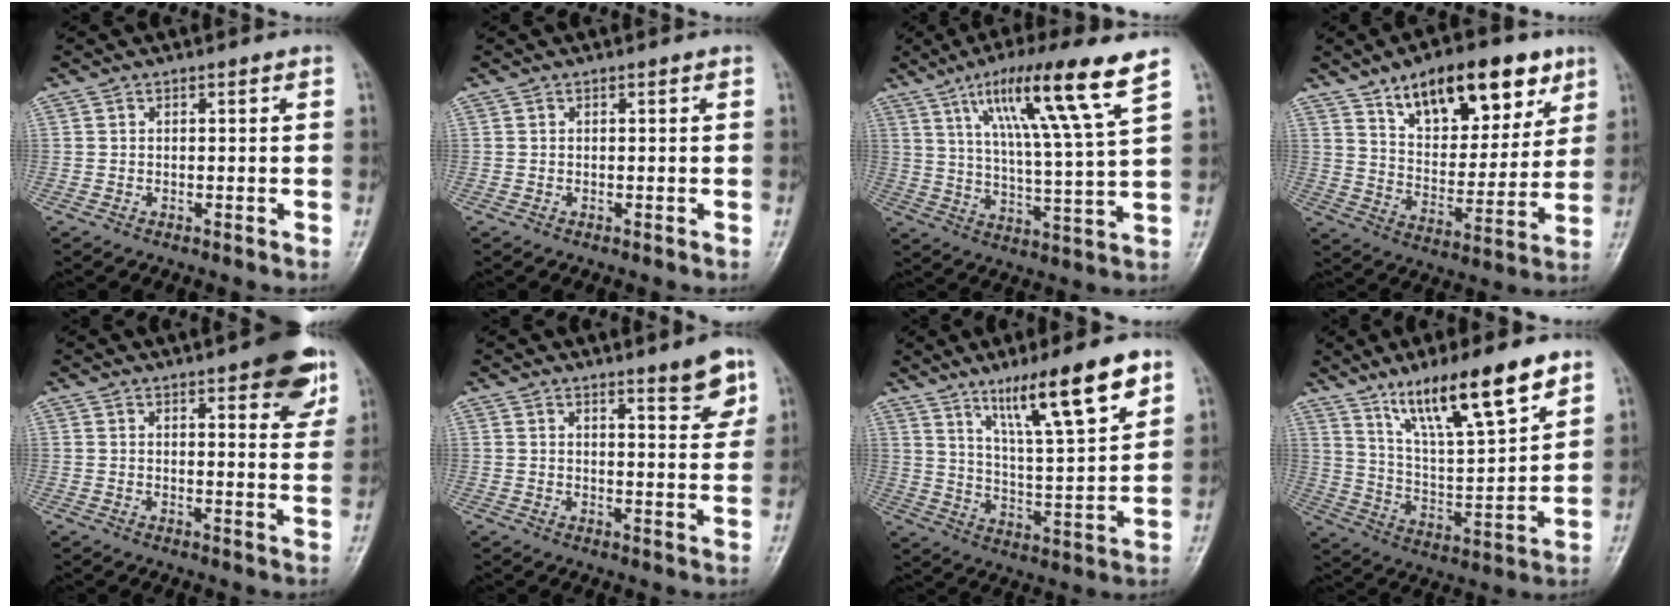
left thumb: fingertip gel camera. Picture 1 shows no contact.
{"total": 0.0}
{"total": 16.7, "force": [9.1, 0.7, 13.9], "torque": [-0.234, -0.036, 0.153]}
{"total": 19.6, "force": [11.3, 9.4, 12.9], "torque": [-0.141, -0.046, 0.184]}
{"total": 11.1, "force": [6.5, 3.5, 8.2], "torque": [-0.070, -0.025, 0.077]}
{"total": 6.3, "force": [4.2, 1.3, 4.5], "torque": [-0.048, -0.028, 0.054]}
{"total": 16.6, "force": [9.9, 2.7, 13.0], "torque": [-0.200, -0.046, 0.172]}
{"total": 17.7, "force": [11.4, 3.7, 13.0], "torque": [-0.201, -0.051, 0.208]}